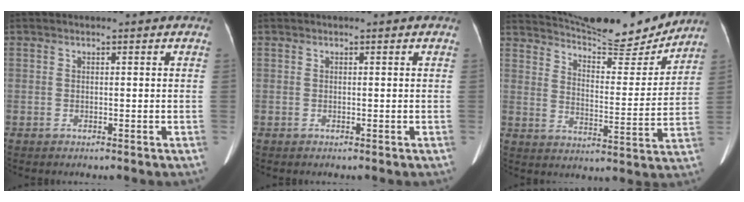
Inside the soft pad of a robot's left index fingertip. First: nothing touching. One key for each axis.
{"total": 0.0}
{"total": 16.4, "fx": 15.6, "fy": 1.8, "fz": 4.8, "tx": -0.080, "ty": -0.031, "tz": 0.220}